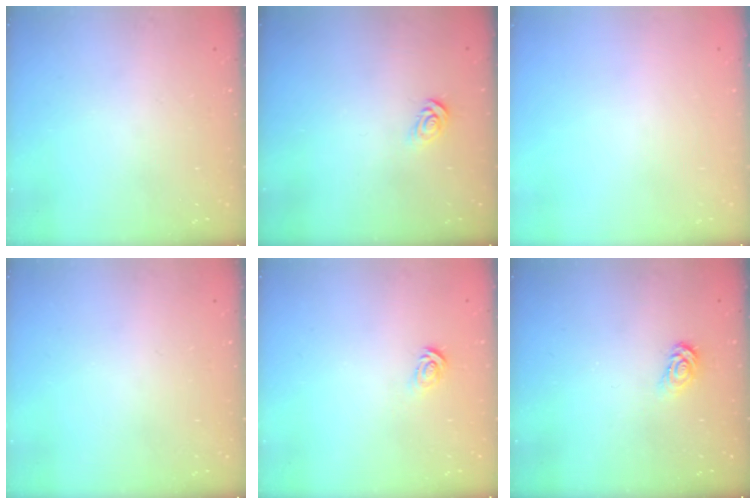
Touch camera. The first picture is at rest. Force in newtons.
{"total": 3.7, "press": 3.7, "slide": 0.3}
{"total": 0.0}
{"total": 0.0}
{"total": 2.8, "press": 2.8, "slide": 0.2}
{"total": 3.1, "press": 3.1, "slide": 0.3}